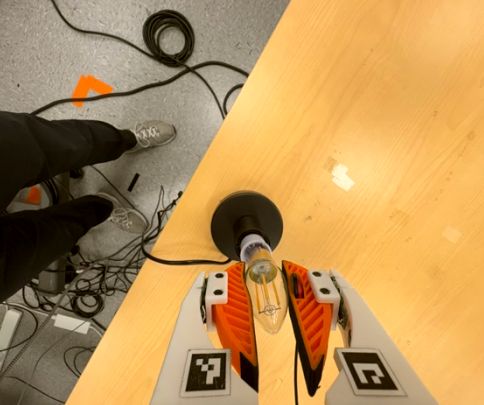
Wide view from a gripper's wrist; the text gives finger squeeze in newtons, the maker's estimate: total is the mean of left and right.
{"total": 20.7, "left": 23.1, "right": 18.3}